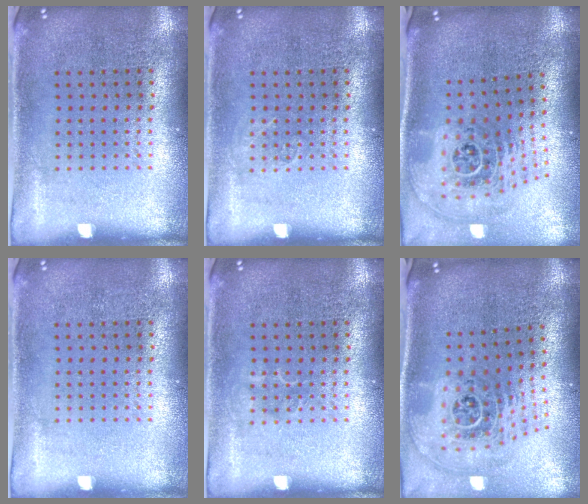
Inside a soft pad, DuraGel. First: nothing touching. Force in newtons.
{"total": 0.7, "press": 0.7, "slide": 0.1}
{"total": 2.7, "press": 1.8, "slide": 2.0}
{"total": 0.0}
{"total": 0.9, "press": 0.8, "slide": 0.2}
{"total": 2.7, "press": 1.8, "slide": 2.0}